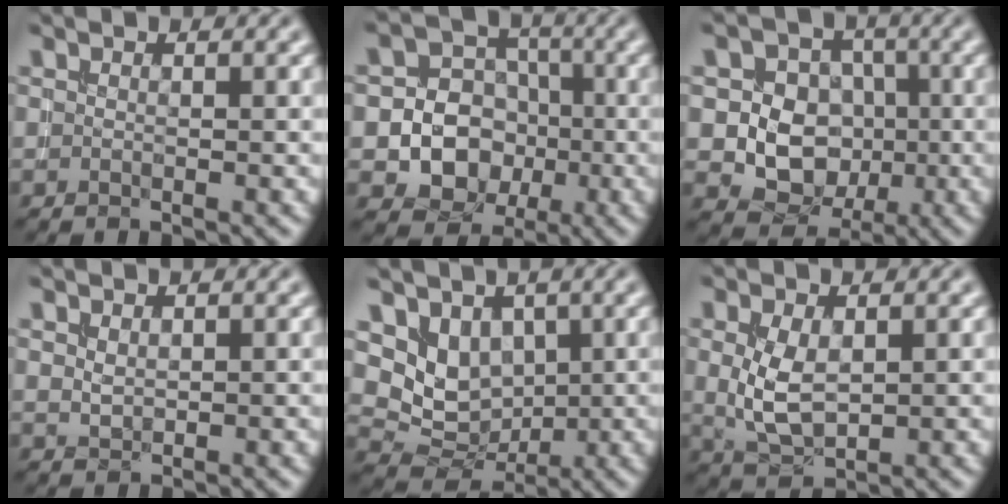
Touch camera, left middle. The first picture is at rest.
{"total": 8.5, "force": [-1.9, 7.6, 3.4], "torque": [-0.042, 0.004, -0.058]}
{"total": 7.5, "force": [-0.8, 6.6, 3.5], "torque": [-0.034, 0.004, -0.029]}
{"total": 1.0, "force": [0.6, 0.5, 0.5], "torque": [-0.013, -0.002, 0.017]}
{"total": 5.0, "force": [1.5, 4.0, 2.7], "torque": [-0.050, -0.016, 0.028]}
{"total": 4.1, "force": [0.4, 2.4, 3.3], "torque": [-0.076, -0.001, 0.015]}